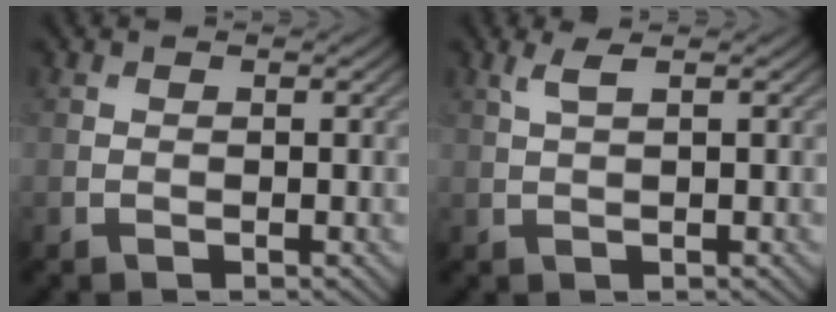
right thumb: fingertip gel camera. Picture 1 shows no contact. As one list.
[{"total": 1.6, "force": [0.8, 0.2, 1.4], "torque": [-0.035, 0.006, 0.018]}]